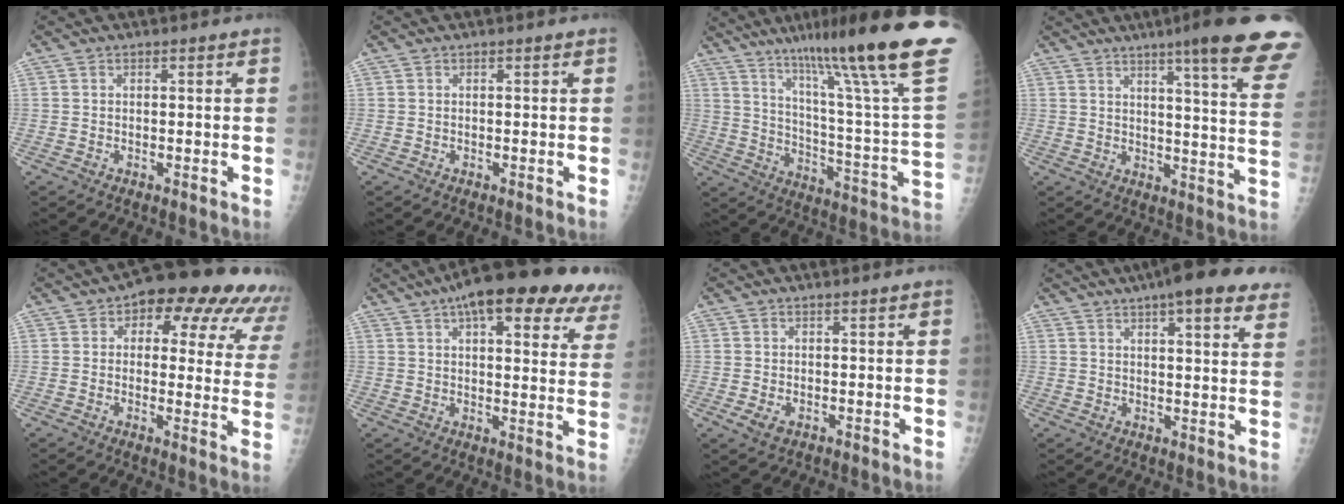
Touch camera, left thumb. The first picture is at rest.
{"total": 0.0}
{"total": 32.0, "force": [20.7, 2.4, 24.3], "torque": [-0.307, -0.085, 0.310]}
{"total": 21.2, "force": [15.0, 1.2, 15.0], "torque": [-0.180, -0.081, 0.181]}
{"total": 18.1, "force": [10.4, 8.9, 11.9], "torque": [-0.097, -0.013, 0.107]}
{"total": 25.1, "force": [16.0, 8.3, 17.4], "torque": [-0.219, -0.007, 0.196]}
{"total": 2.3, "force": [0.0, 1.3, 1.9], "torque": [-0.031, -0.002, 0.006]}
{"total": 17.6, "force": [12.1, 3.8, 12.2], "torque": [-0.153, -0.012, 0.145]}